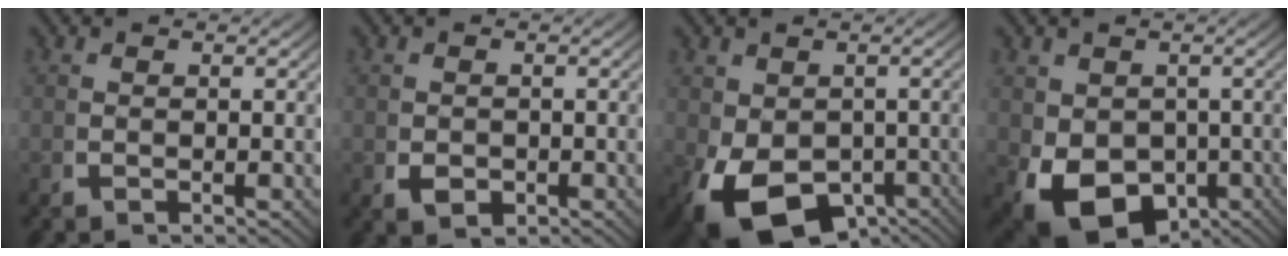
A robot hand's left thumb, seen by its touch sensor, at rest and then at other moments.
{"total": 2.4, "force": [-0.6, 1.9, 1.3], "torque": [-0.032, -0.011, -0.008]}
{"total": 10.5, "force": [-4.9, 6.6, 6.5], "torque": [-0.126, -0.057, -0.052]}
{"total": 8.9, "force": [-3.7, 6.0, 5.4], "torque": [-0.113, -0.050, -0.037]}